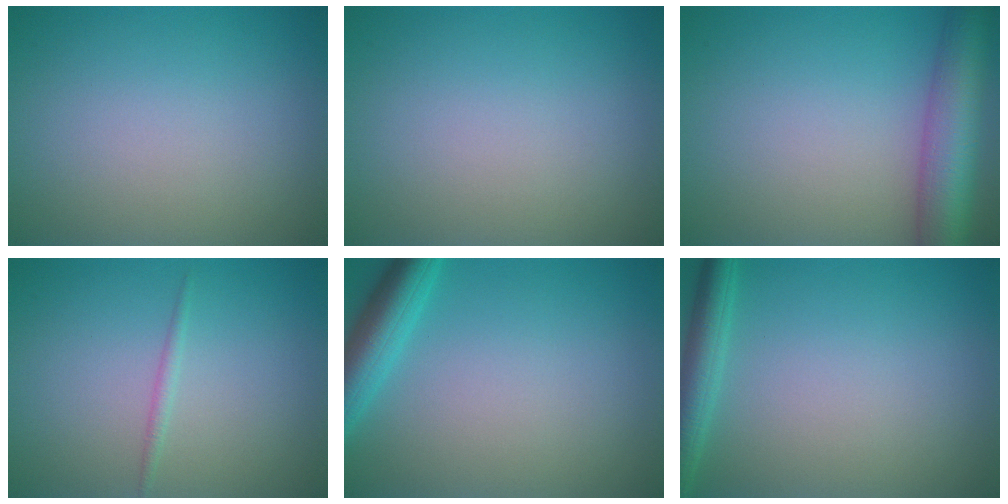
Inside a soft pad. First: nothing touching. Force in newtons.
{"total": 0.0}
{"total": 7.4, "press": 7.4, "slide": 0.3}
{"total": 0.8, "press": 0.8, "slide": 0.0}
{"total": 4.2, "press": 4.2, "slide": 0.2}
{"total": 3.0, "press": 3.0, "slide": 0.2}